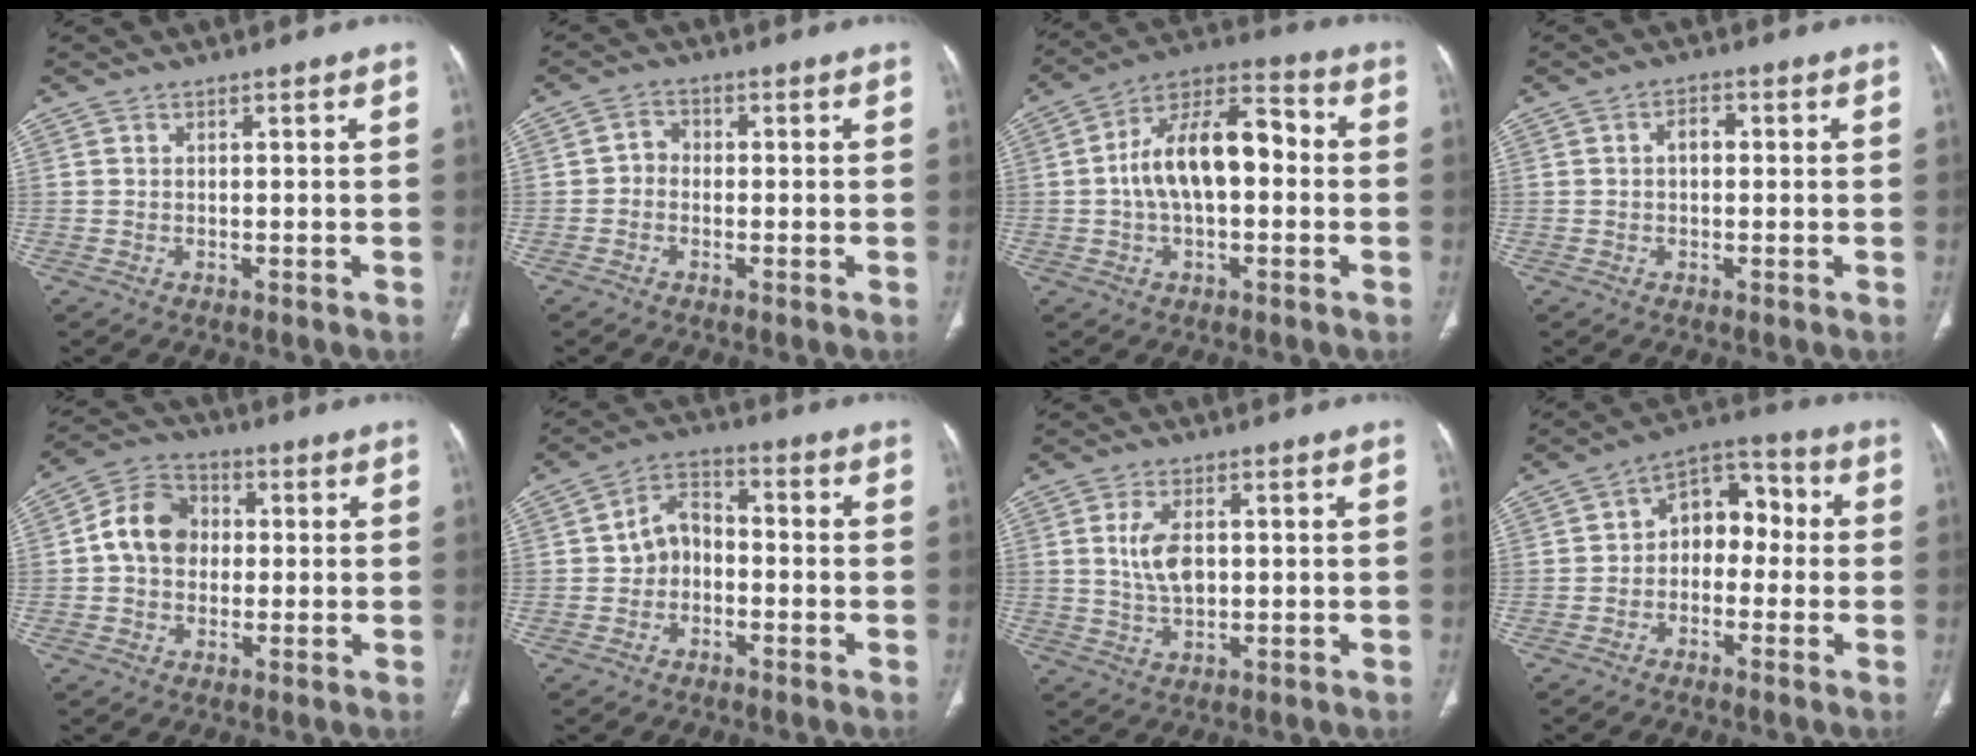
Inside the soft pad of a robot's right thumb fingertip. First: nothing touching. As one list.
[{"total": 2.7, "force": [-0.6, 2.3, 1.3], "torque": [-0.011, 0.011, -0.021]}, {"total": 15.8, "force": [0.0, 8.4, 13.4], "torque": [-0.219, 0.043, -0.012]}, {"total": 2.8, "force": [0.2, 1.8, 2.2], "torque": [-0.031, 0.012, 0.000]}, {"total": 9.8, "force": [0.5, 7.9, 5.8], "torque": [-0.086, 0.026, -0.002]}, {"total": 6.8, "force": [-1.1, 5.2, 4.2], "torque": [-0.052, 0.030, -0.036]}, {"total": 6.3, "force": [1.0, 3.4, 5.1], "torque": [-0.099, -0.004, 0.022]}, {"total": 9.6, "force": [-0.4, 6.8, 6.8], "torque": [-0.059, 0.041, -0.024]}]